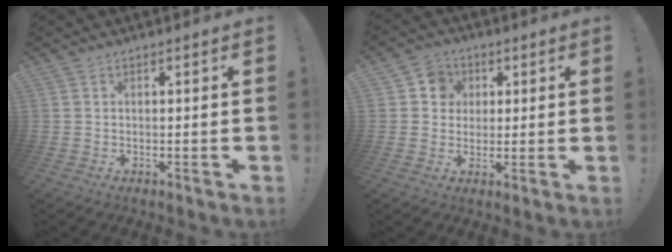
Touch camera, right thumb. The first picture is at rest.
{"total": 7.1, "force": [1.6, 6.8, 1.5], "torque": [-0.026, -0.003, 0.033]}